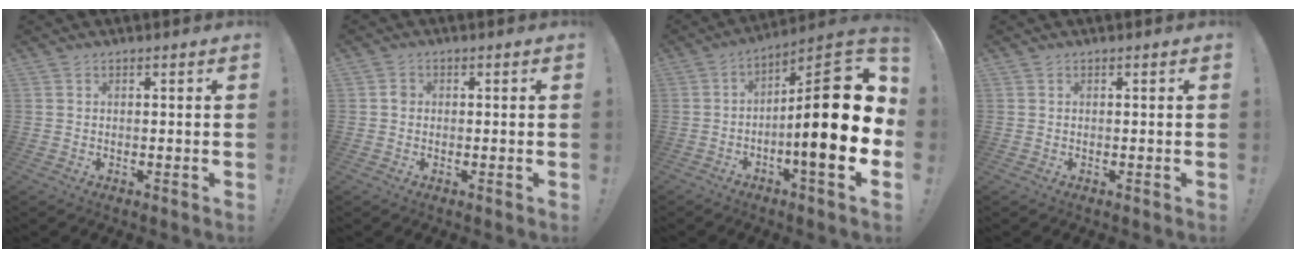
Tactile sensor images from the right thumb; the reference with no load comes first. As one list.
[{"total": 1.5, "force": [-0.1, 1.4, 0.6], "torque": [-0.011, 0.006, -0.003]}, {"total": 23.4, "force": [-2.4, 6.1, 22.5], "torque": [-0.330, 0.016, -0.038]}, {"total": 0.0}]